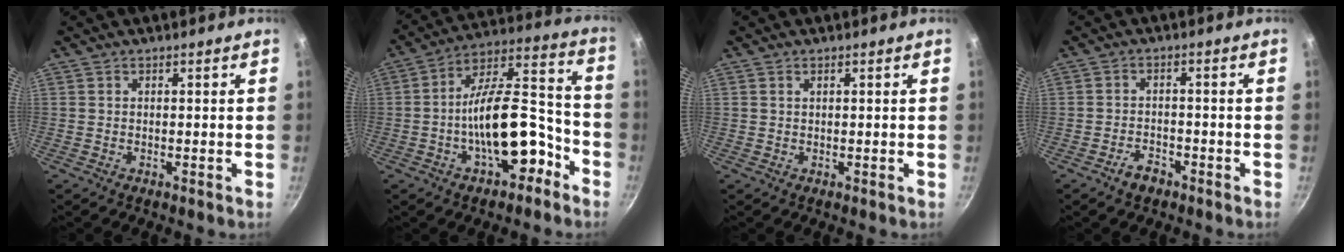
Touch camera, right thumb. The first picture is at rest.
{"total": 17.7, "force": [-6.5, 8.2, 14.3], "torque": [-0.183, 0.077, -0.100]}
{"total": 0.5, "force": [0.3, 0.3, 0.3], "torque": [-0.005, 0.002, 0.006]}
{"total": 3.5, "force": [-2.4, 1.9, 1.6], "torque": [-0.019, 0.024, -0.038]}